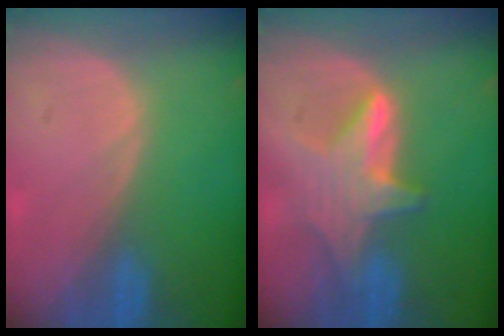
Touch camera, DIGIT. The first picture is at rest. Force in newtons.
{"total": 6.2, "press": 6.2, "slide": 0.6}